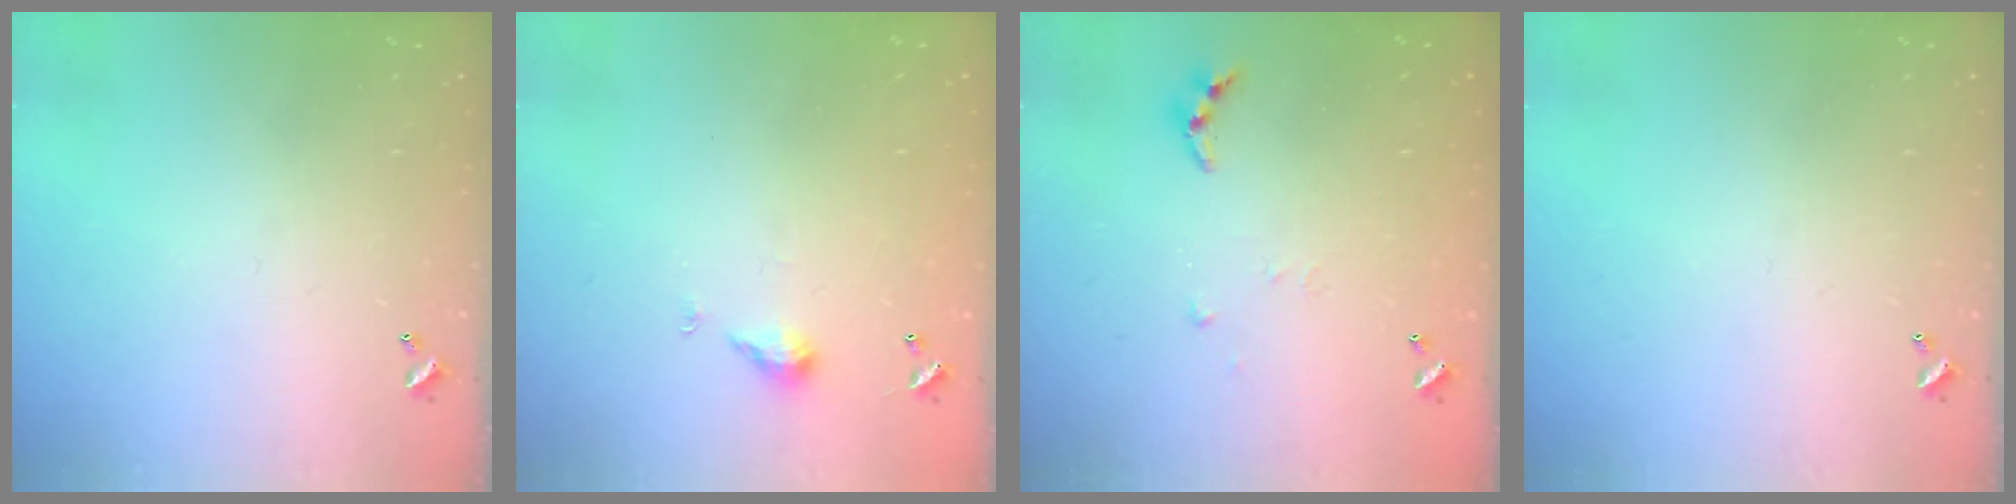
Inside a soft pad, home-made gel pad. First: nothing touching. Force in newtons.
{"total": 4.4, "press": 4.3, "slide": 0.7}
{"total": 4.8, "press": 4.8, "slide": 0.6}
{"total": 0.0}